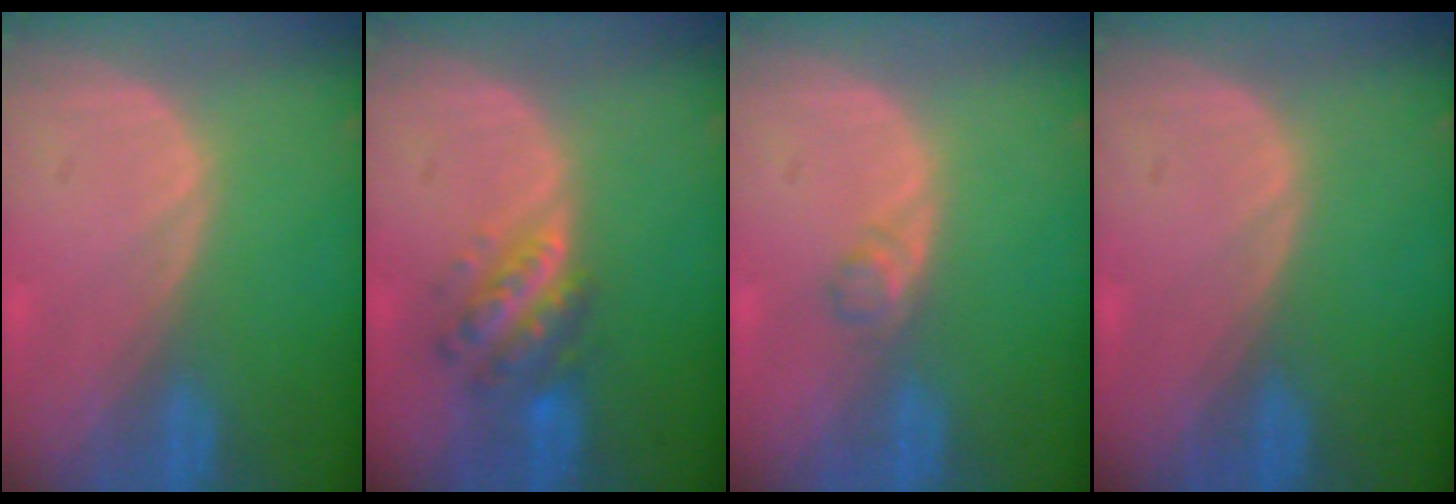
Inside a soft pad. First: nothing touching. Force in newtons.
{"total": 5.9, "press": 5.5, "slide": 2.2}
{"total": 1.6, "press": 1.6, "slide": 0.2}
{"total": 0.0}